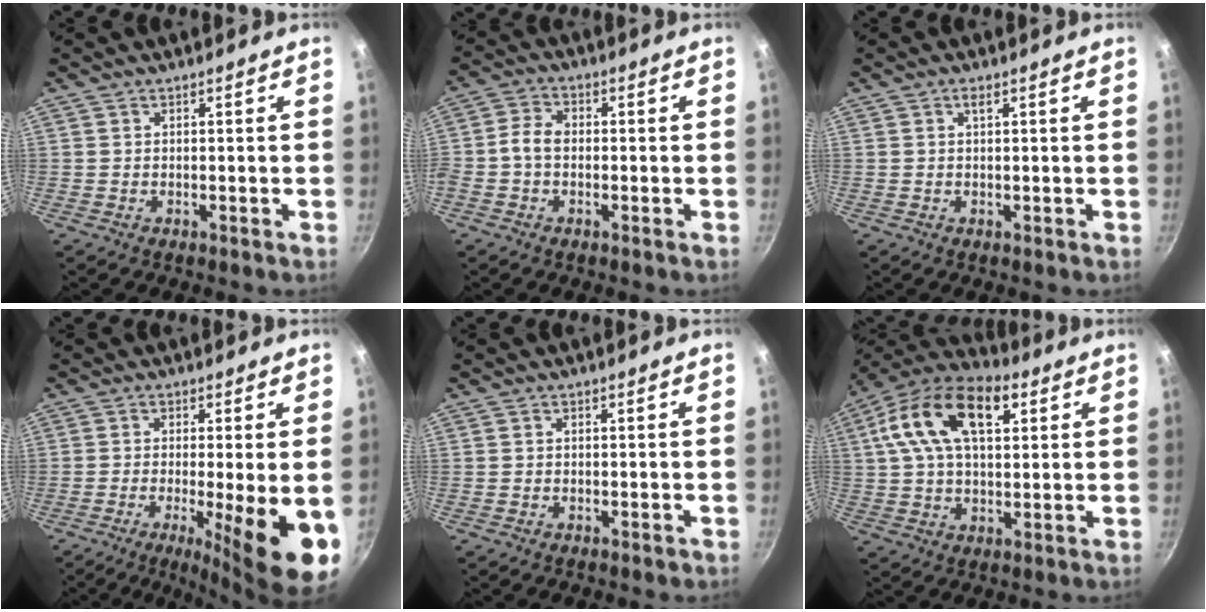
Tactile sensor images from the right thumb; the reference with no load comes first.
{"total": 4.4, "force": [-0.6, 3.1, 3.1], "torque": [-0.059, 0.016, -0.026]}
{"total": 1.2, "force": [0.5, 0.4, 1.0], "torque": [-0.017, 0.000, 0.009]}
{"total": 13.5, "force": [-3.6, 2.2, 12.9], "torque": [-0.186, -0.011, -0.049]}
{"total": 0.5, "force": [-0.2, 0.3, 0.4], "torque": [-0.004, 0.003, -0.003]}
{"total": 19.6, "force": [6.3, 11.0, 15.0], "torque": [-0.260, 0.012, 0.093]}